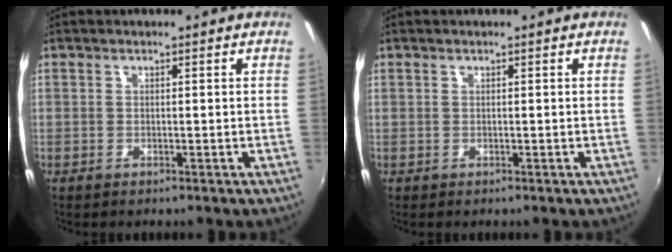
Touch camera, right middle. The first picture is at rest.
{"total": 0.0}